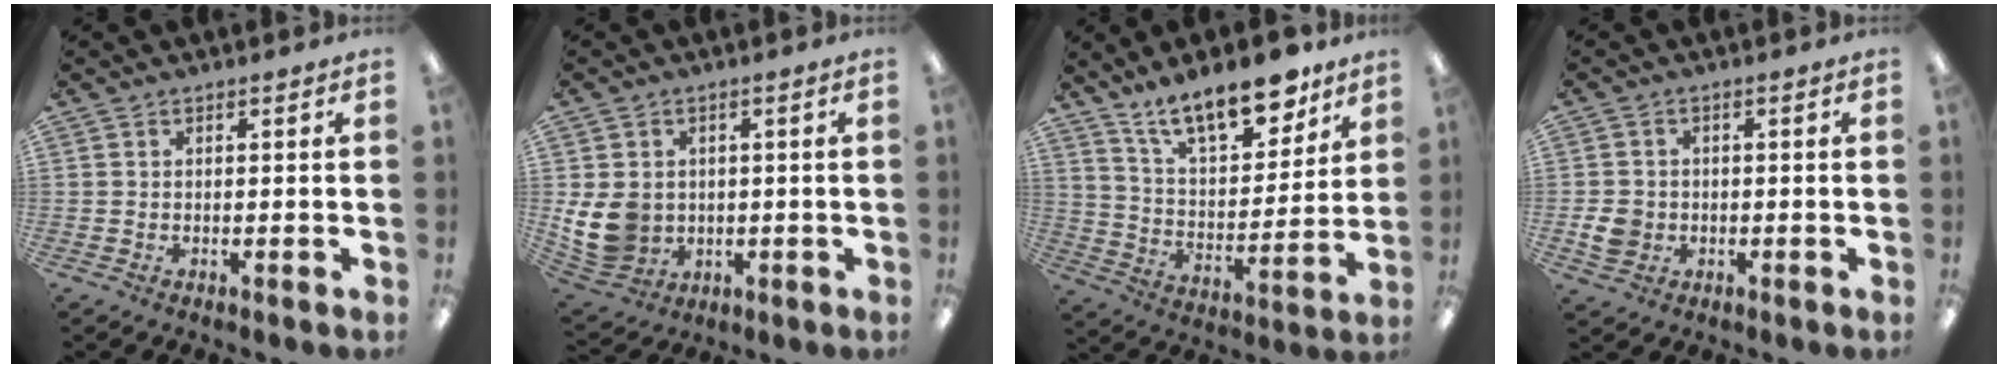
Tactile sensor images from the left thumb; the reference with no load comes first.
{"total": 9.8, "force": [0.0, 8.5, 4.9], "torque": [-0.128, 0.008, 0.008]}
{"total": 17.0, "force": [13.0, 6.2, 9.0], "torque": [-0.143, -0.075, 0.223]}
{"total": 4.7, "force": [-0.8, 4.1, 2.2], "torque": [-0.041, 0.000, -0.016]}